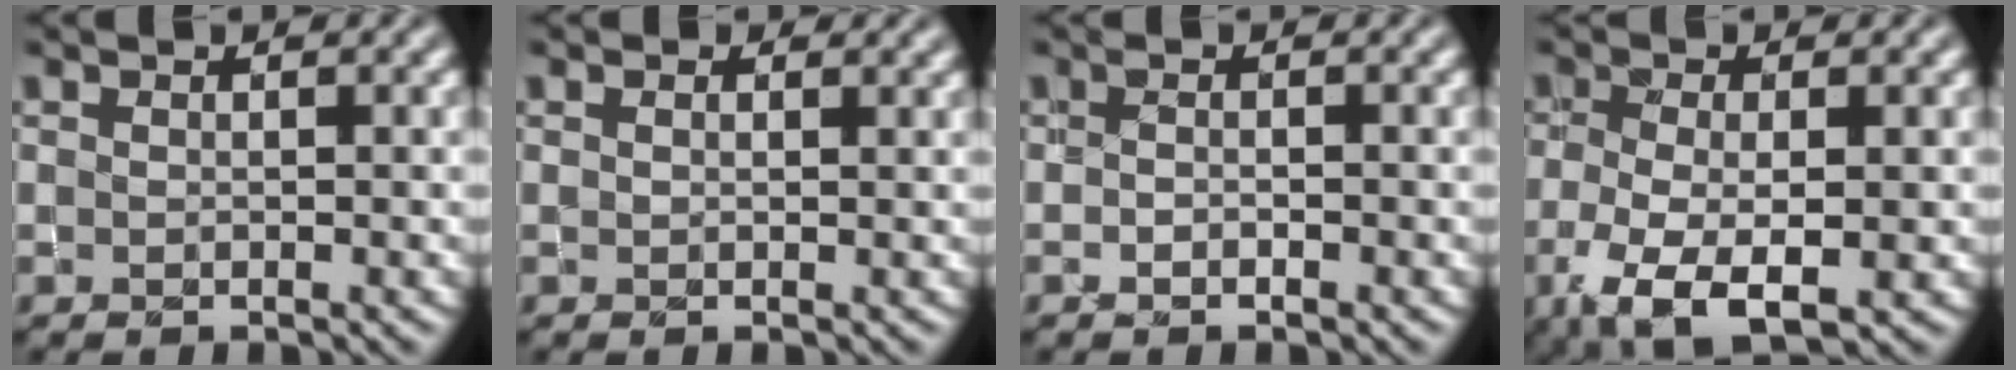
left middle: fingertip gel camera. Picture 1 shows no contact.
{"total": 1.0, "force": [0.7, 0.7, 0.4], "torque": [-0.007, 0.001, 0.010]}
{"total": 0.7, "force": [-0.4, 0.4, 0.5], "torque": [-0.009, 0.001, -0.007]}
{"total": 6.4, "force": [-2.6, 2.9, 5.0], "torque": [-0.118, -0.017, -0.044]}